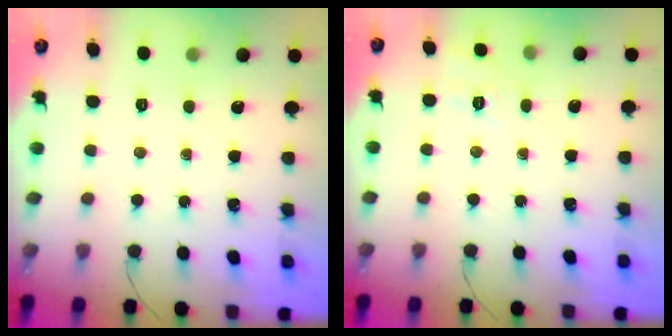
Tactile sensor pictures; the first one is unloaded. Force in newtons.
{"total": 2.4, "press": 1.1, "slide": 2.1}